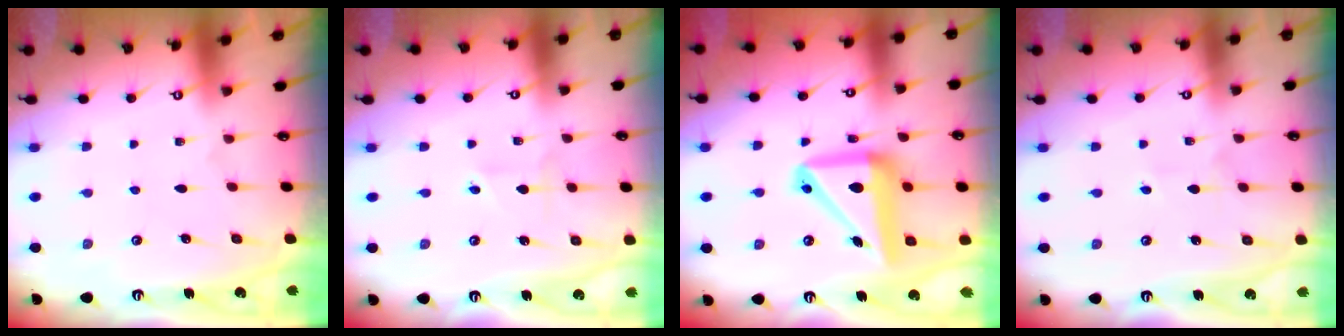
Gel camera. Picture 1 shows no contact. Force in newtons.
{"total": 1.8, "press": 1.7, "slide": 0.6}
{"total": 16.0, "press": 15.8, "slide": 2.8}
{"total": 2.5, "press": 2.5, "slide": 0.3}